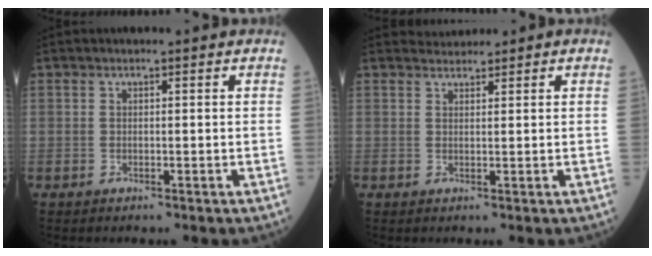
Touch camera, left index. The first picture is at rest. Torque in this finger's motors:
{"motor_torque": [-0.31, -0.07, -0.03, -0.01]}